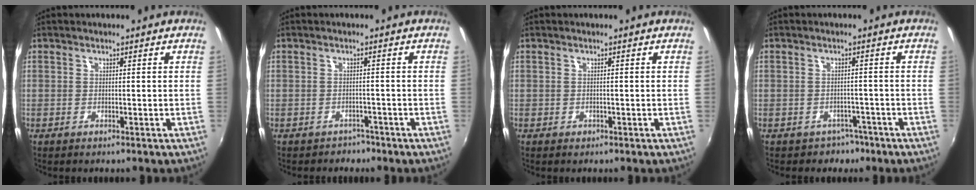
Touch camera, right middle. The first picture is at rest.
{"total": 2.9, "force": [-2.3, 1.7, 0.1], "torque": [-0.010, -0.005, -0.033]}
{"total": 0.5, "force": [-0.3, 0.5, 0.1], "torque": [0.000, -0.002, -0.004]}
{"total": 3.7, "force": [-2.4, 2.7, 0.3], "torque": [-0.012, 0.004, -0.031]}